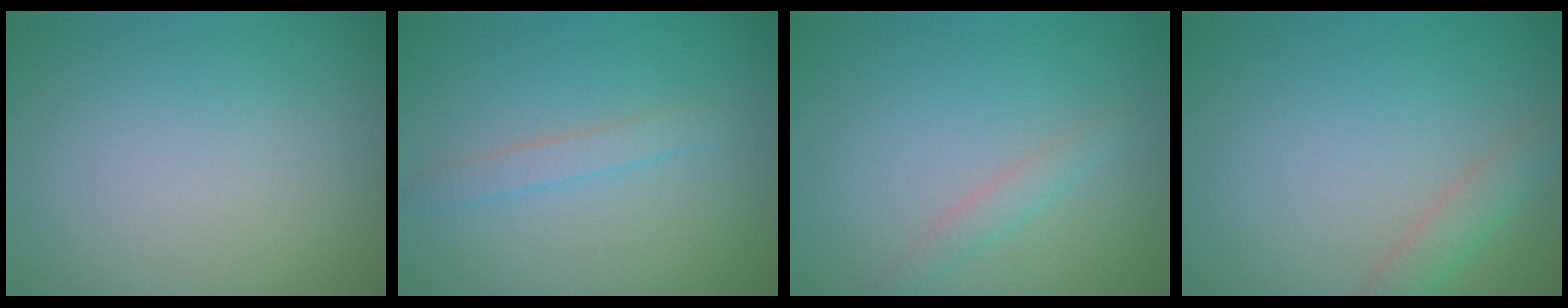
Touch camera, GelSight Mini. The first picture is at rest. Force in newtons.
{"total": 1.6, "press": 1.6, "slide": 0.1}
{"total": 1.3, "press": 1.3, "slide": 0.1}
{"total": 2.1, "press": 2.1, "slide": 0.2}